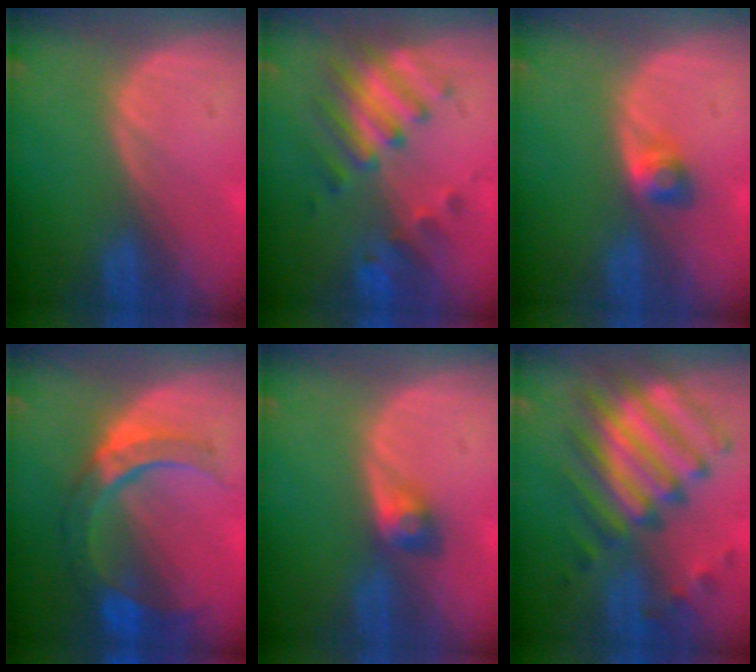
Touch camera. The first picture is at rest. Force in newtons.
{"total": 7.1, "press": 6.9, "slide": 1.7}
{"total": 2.6, "press": 2.4, "slide": 1.0}
{"total": 8.3, "press": 7.9, "slide": 2.5}
{"total": 3.0, "press": 2.6, "slide": 1.5}
{"total": 10.7, "press": 10.2, "slide": 3.2}